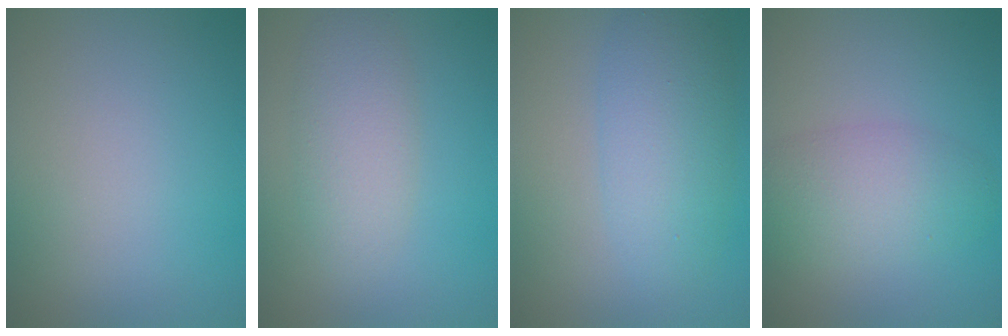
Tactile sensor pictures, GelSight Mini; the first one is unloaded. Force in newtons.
{"total": 3.6, "press": 3.6, "slide": 0.1}
{"total": 5.2, "press": 5.2, "slide": 0.2}
{"total": 4.4, "press": 4.4, "slide": 0.1}